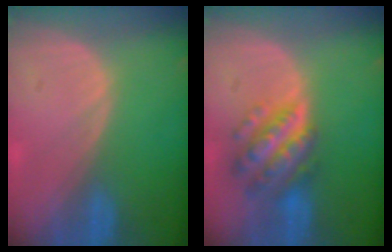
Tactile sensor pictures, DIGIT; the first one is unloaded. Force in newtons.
{"total": 7.7, "press": 7.7, "slide": 0.5}